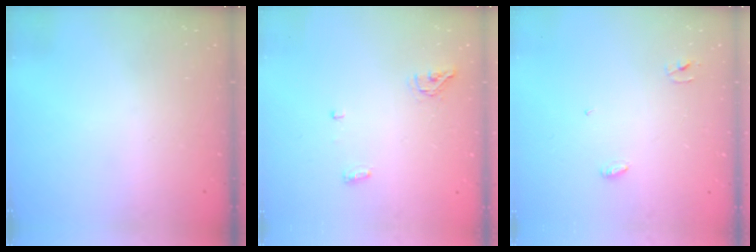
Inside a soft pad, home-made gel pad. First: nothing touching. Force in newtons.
{"total": 4.9, "press": 4.8, "slide": 1.0}
{"total": 3.2, "press": 3.2, "slide": 0.3}